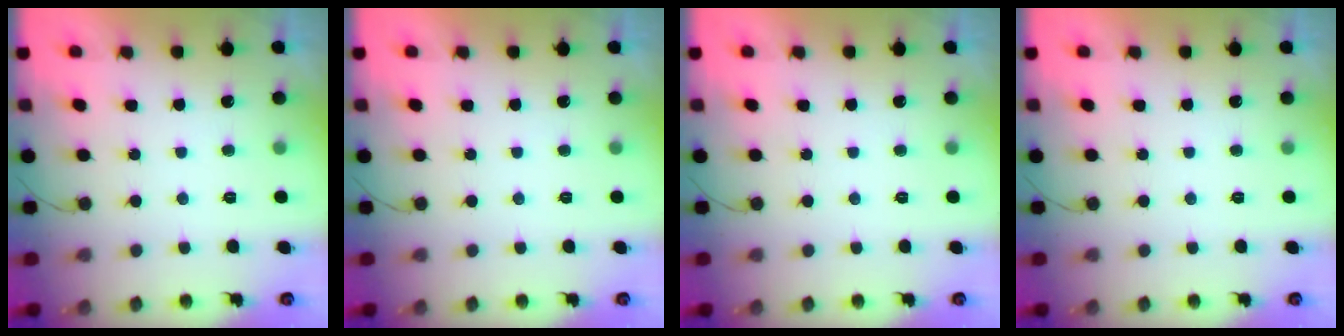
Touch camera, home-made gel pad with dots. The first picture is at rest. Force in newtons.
{"total": 0.0}
{"total": 0.0}
{"total": 0.0}